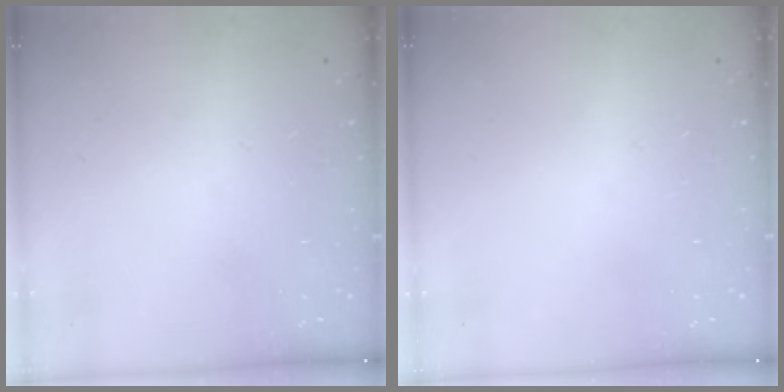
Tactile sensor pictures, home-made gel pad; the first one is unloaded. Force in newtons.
{"total": 0.0}